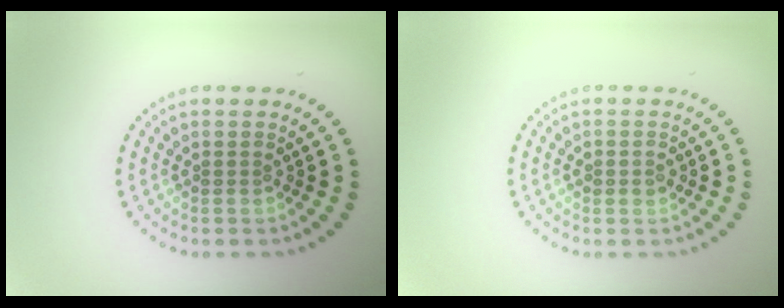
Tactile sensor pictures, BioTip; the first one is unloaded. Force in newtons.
{"total": 0.8, "press": 0.8, "slide": 0.2}